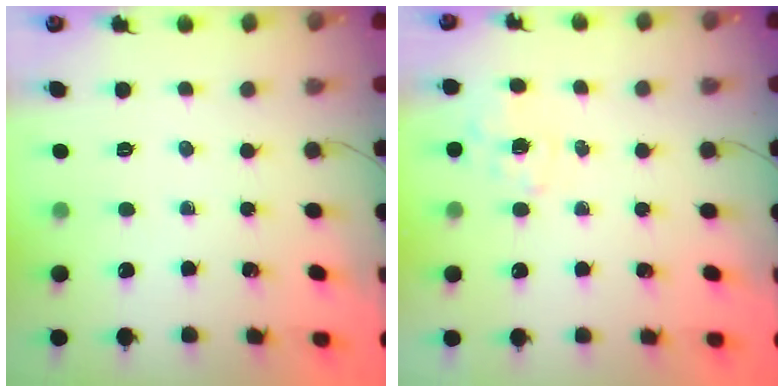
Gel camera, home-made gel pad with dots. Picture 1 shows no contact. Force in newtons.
{"total": 6.3, "press": 6.2, "slide": 0.9}